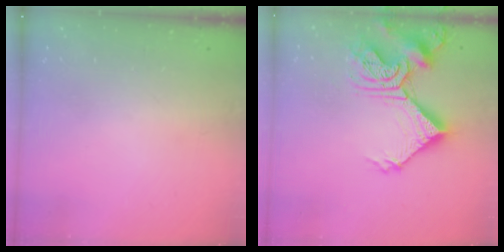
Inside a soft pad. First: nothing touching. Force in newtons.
{"total": 15.0, "press": 14.9, "slide": 1.5}